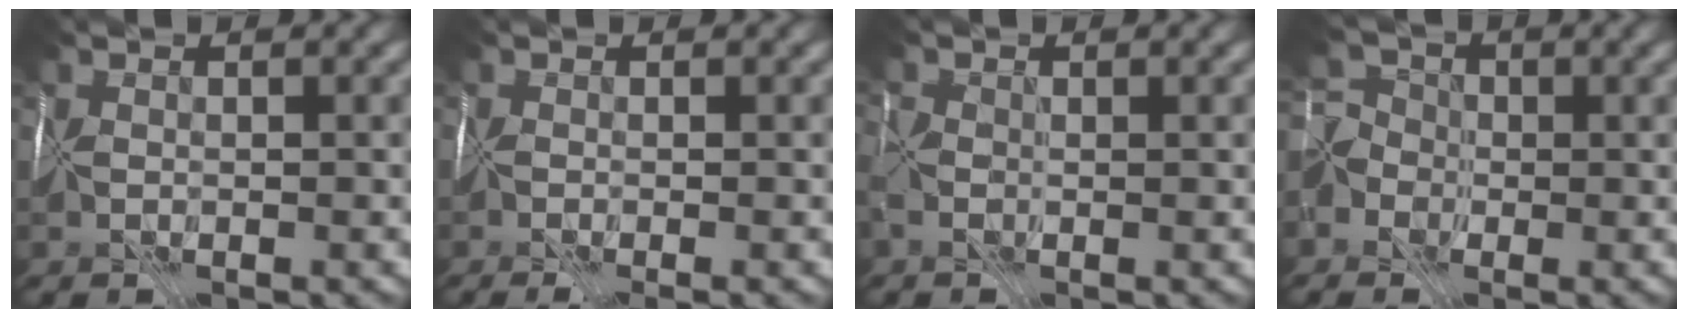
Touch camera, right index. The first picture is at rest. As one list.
[{"total": 3.6, "force": [-1.9, 1.2, 2.8], "torque": [-0.042, -0.012, -0.013]}, {"total": 0.6, "force": [-0.2, 0.5, 0.2], "torque": [-0.010, 0.001, -0.010]}, {"total": 3.9, "force": [-2.2, 3.1, 1.1], "torque": [-0.008, -0.002, -0.040]}]